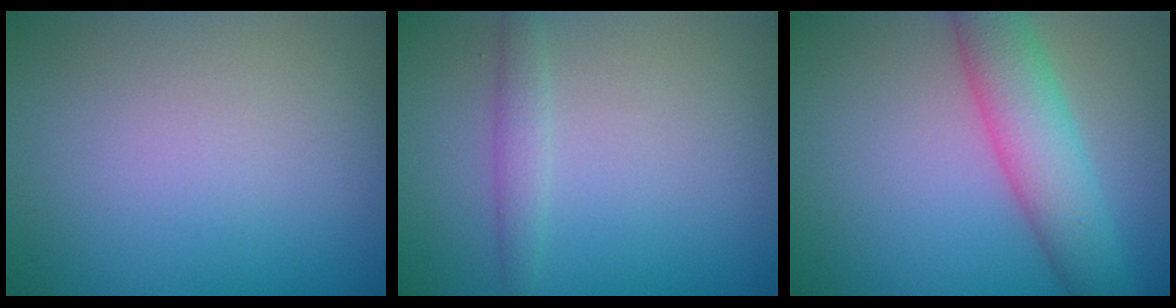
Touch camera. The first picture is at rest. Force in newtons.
{"total": 1.5, "press": 1.5, "slide": 0.1}
{"total": 5.6, "press": 5.6, "slide": 0.2}